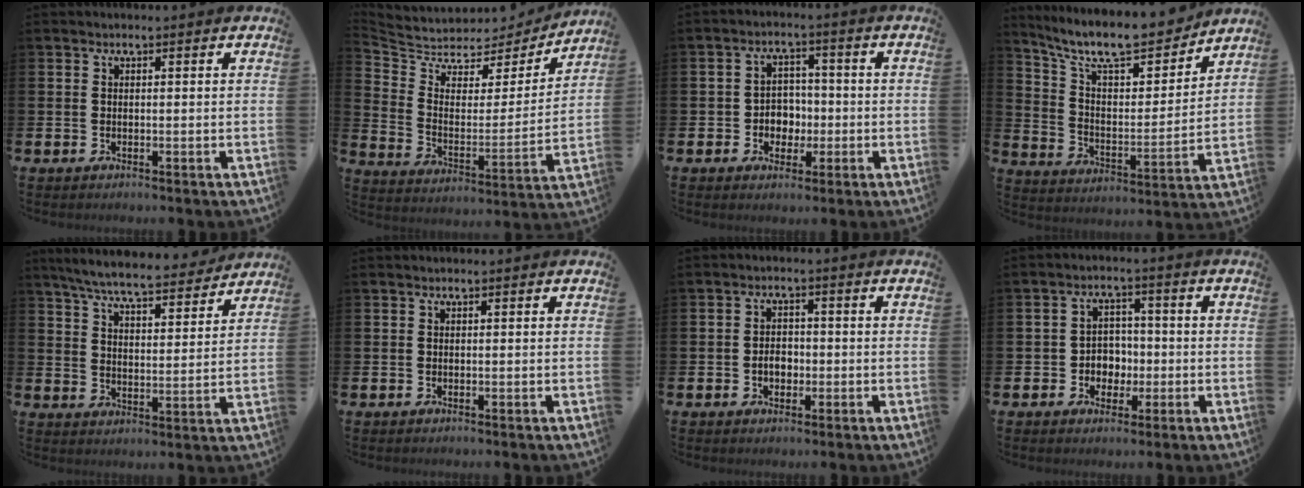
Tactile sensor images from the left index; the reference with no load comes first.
{"total": 6.0, "force": [5.4, 2.5, 0.6], "torque": [-0.052, -0.048, 0.090]}
{"total": 3.8, "force": [-0.7, 3.5, 1.1], "torque": [-0.024, 0.003, -0.021]}
{"total": 11.3, "force": [10.0, 2.8, 4.5], "torque": [-0.120, -0.069, 0.174]}
{"total": 7.2, "force": [6.8, 0.8, 2.3], "torque": [-0.069, -0.044, 0.116]}
{"total": 0.0}
{"total": 2.8, "force": [-0.7, 2.0, 1.7], "torque": [-0.015, -0.003, -0.020]}
{"total": 3.6, "force": [-0.7, 3.4, 1.1], "torque": [-0.023, 0.004, -0.024]}